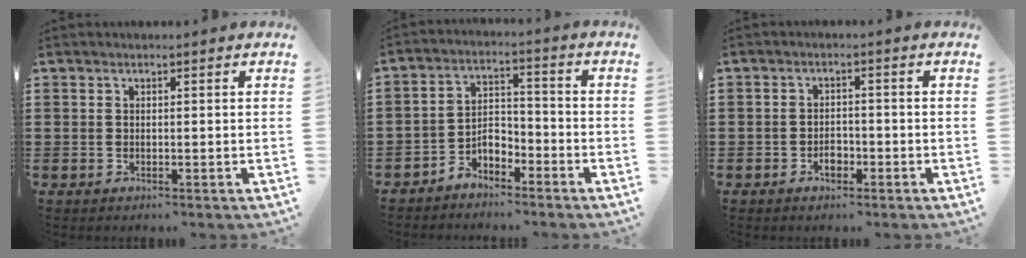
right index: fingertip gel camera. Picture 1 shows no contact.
{"total": 3.9, "force": [-3.4, 1.7, 1.2], "torque": [-0.027, 0.011, -0.068]}
{"total": 2.2, "force": [-1.2, 1.1, 1.4], "torque": [-0.030, -0.001, -0.022]}